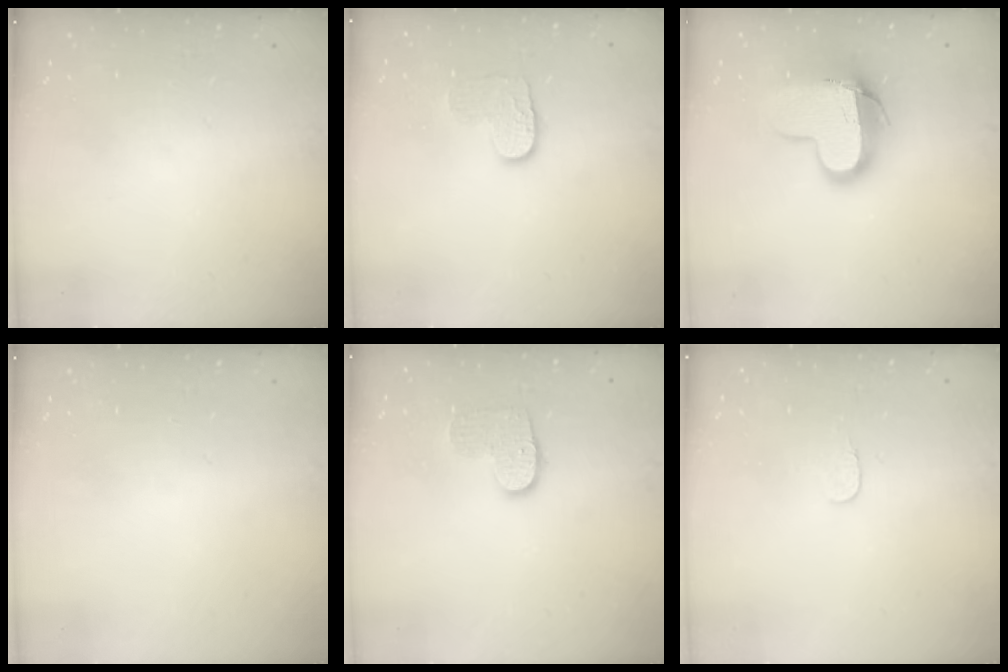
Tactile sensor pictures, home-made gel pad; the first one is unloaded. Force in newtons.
{"total": 6.6, "press": 6.6, "slide": 0.3}
{"total": 12.8, "press": 12.7, "slide": 1.4}
{"total": 0.6, "press": 0.6, "slide": 0.2}
{"total": 8.3, "press": 8.3, "slide": 0.3}
{"total": 4.3, "press": 4.3, "slide": 0.3}